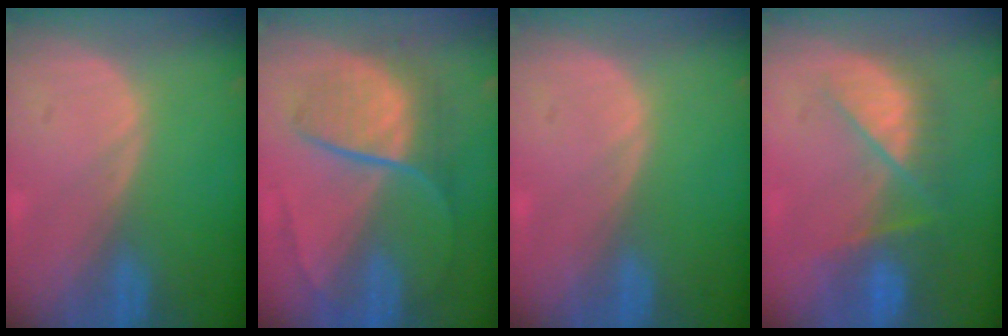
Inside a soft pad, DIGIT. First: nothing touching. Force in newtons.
{"total": 7.8, "press": 7.5, "slide": 2.4}
{"total": 0.0}
{"total": 7.4, "press": 7.2, "slide": 1.9}